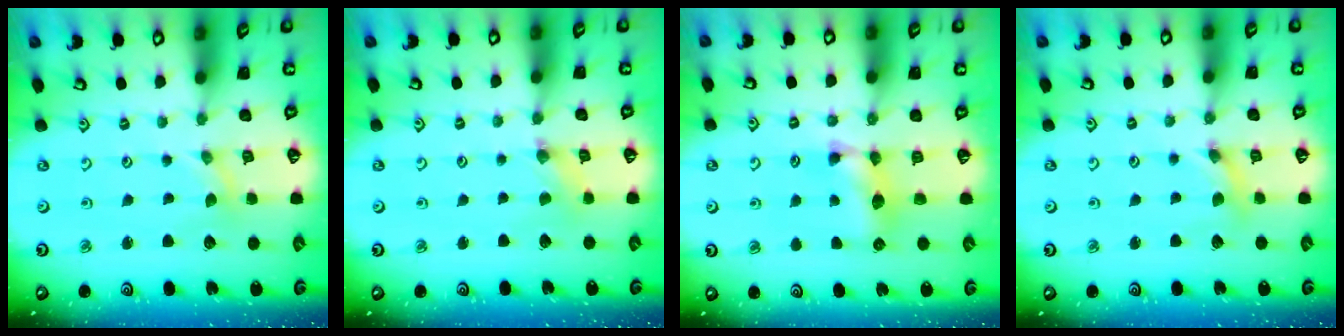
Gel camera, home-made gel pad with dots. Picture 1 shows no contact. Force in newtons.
{"total": 1.3, "press": 1.3, "slide": 0.2}
{"total": 9.8, "press": 9.8, "slide": 0.3}
{"total": 2.5, "press": 2.4, "slide": 0.3}